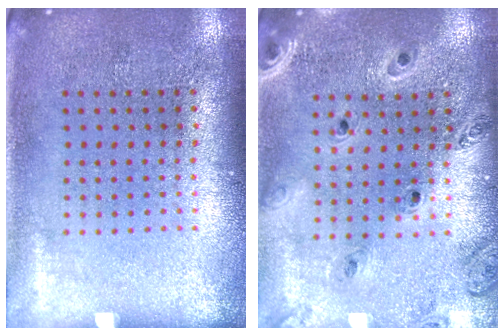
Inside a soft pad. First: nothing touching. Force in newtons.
{"total": 1.4, "press": 1.4, "slide": 0.2}